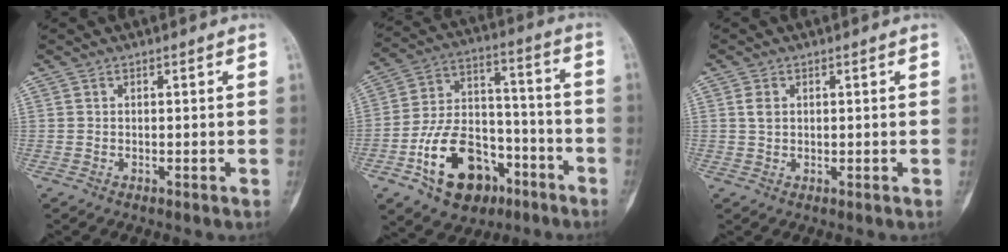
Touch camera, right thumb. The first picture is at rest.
{"total": 18.3, "force": [-8.7, 11.8, 11.0], "torque": [-0.158, 0.074, -0.138]}
{"total": 1.8, "force": [0.5, 1.3, 1.1], "torque": [-0.016, 0.001, 0.011]}